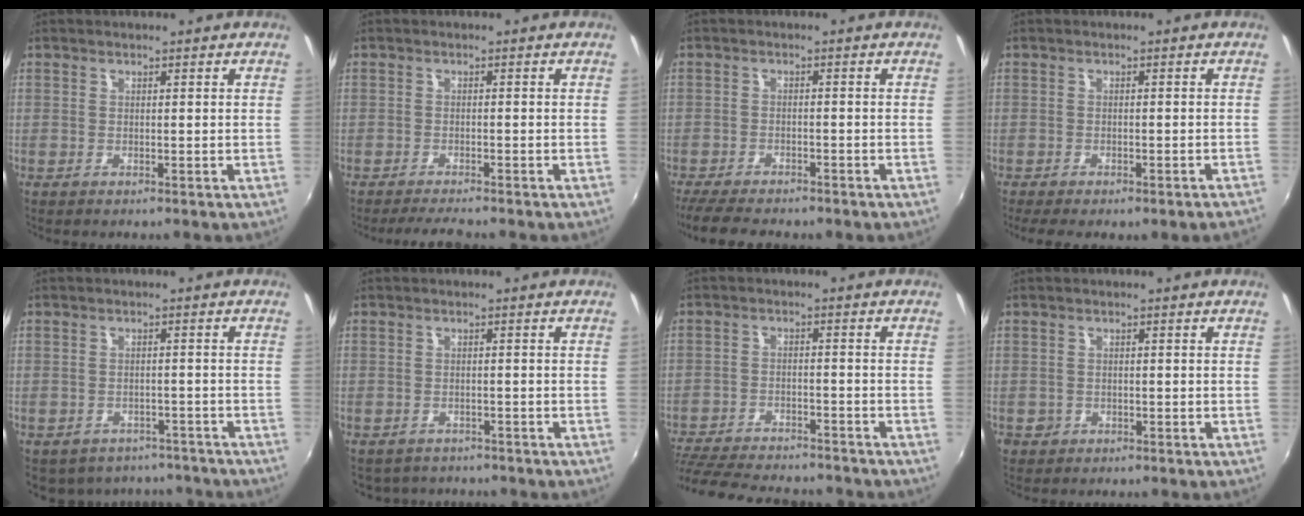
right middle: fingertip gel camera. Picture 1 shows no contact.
{"total": 3.9, "force": [-3.6, 0.6, 1.4], "torque": [-0.037, -0.010, -0.057]}
{"total": 8.3, "force": [-7.2, 1.9, 3.7], "torque": [-0.093, -0.023, -0.118]}
{"total": 5.0, "force": [-4.0, 0.7, 3.0], "torque": [-0.064, -0.019, -0.053]}
{"total": 9.8, "force": [-7.8, 5.2, 2.9], "torque": [-0.066, 0.002, -0.089]}
{"total": 3.6, "force": [-3.1, 1.7, 0.4], "torque": [-0.012, -0.011, -0.043]}
{"total": 17.6, "force": [-15.3, 4.6, 7.4], "torque": [-0.163, -0.020, -0.228]}
{"total": 1.9, "force": [-0.7, 1.7, 0.5], "torque": [-0.014, -0.004, -0.010]}